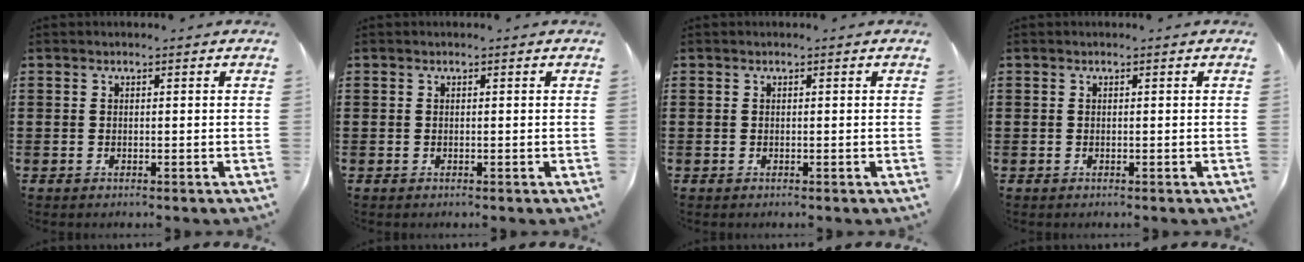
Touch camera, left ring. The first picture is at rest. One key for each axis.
{"total": 0.0}
{"total": 0.0}
{"total": 0.0}